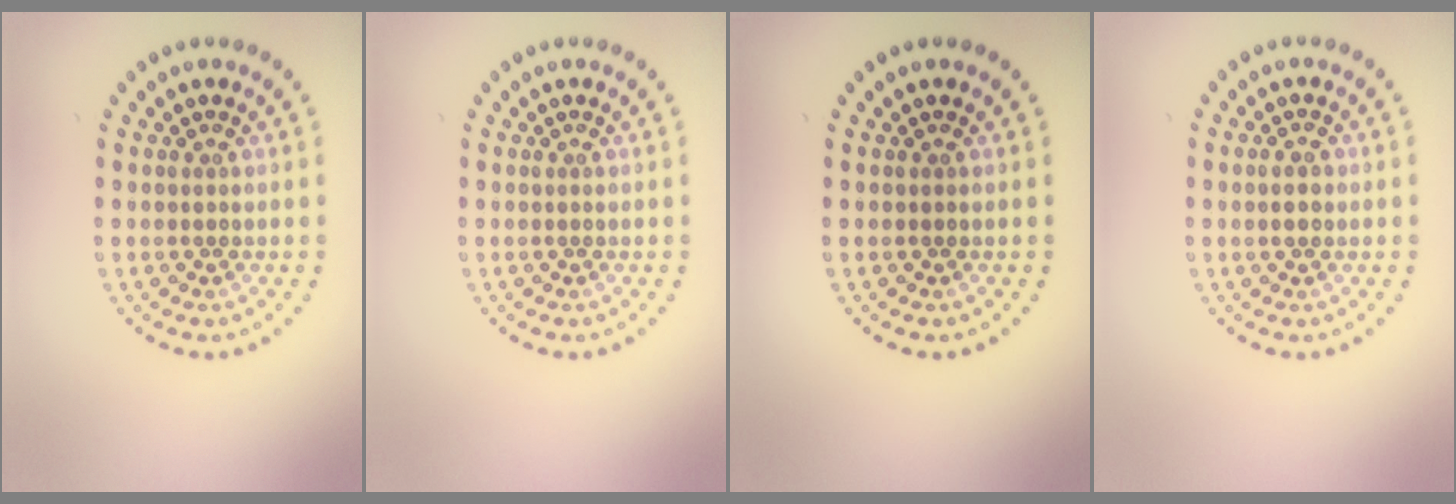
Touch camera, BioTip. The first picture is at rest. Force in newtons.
{"total": 0.0}
{"total": 0.0}
{"total": 1.2, "press": 1.2, "slide": 0.0}